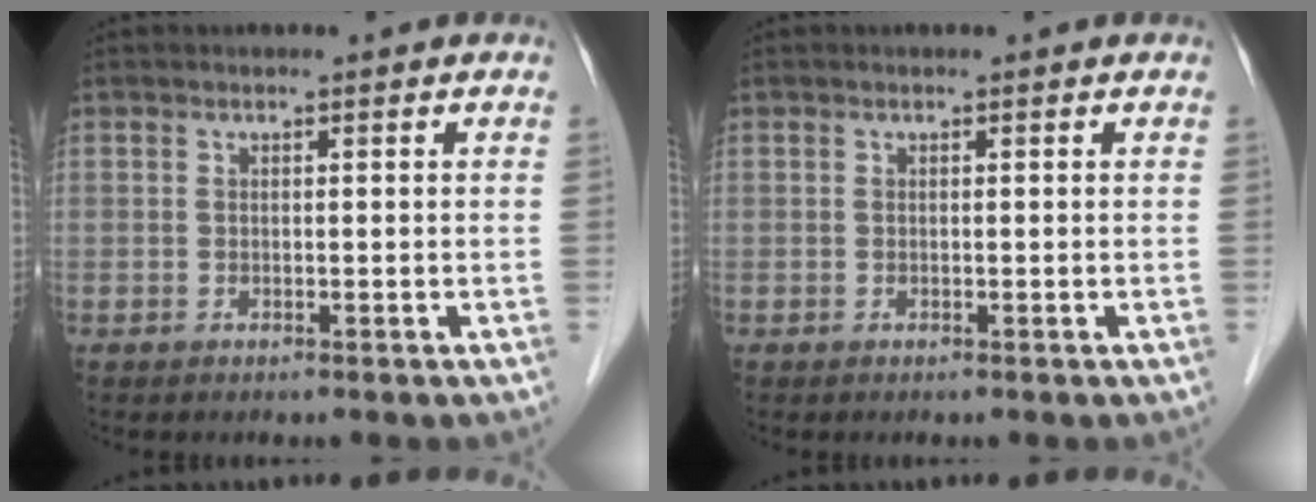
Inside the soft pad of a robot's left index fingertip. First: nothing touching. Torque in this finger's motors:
{"motor_torque": [0.00, 0.00, 0.00, 0.00]}